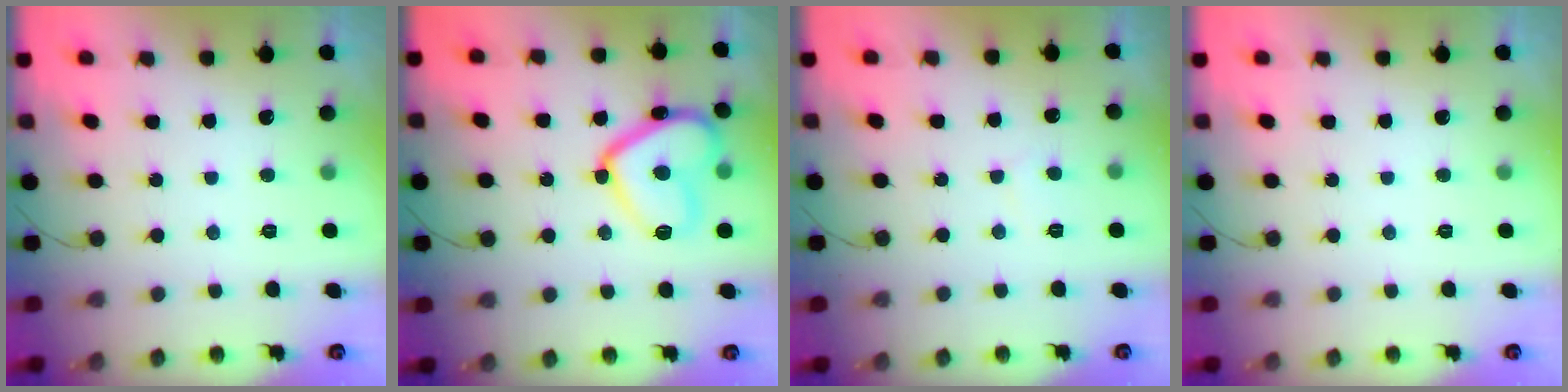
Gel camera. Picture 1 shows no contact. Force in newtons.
{"total": 15.4, "press": 15.3, "slide": 1.4}
{"total": 2.6, "press": 2.6, "slide": 0.2}
{"total": 0.0}